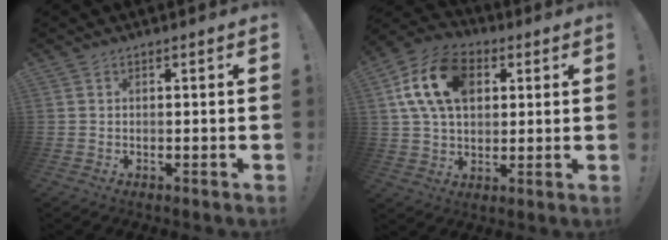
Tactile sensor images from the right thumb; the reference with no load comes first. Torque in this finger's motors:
{"motor_torque": [1.13, 2.92, 0.22, 0.15, 0.42]}